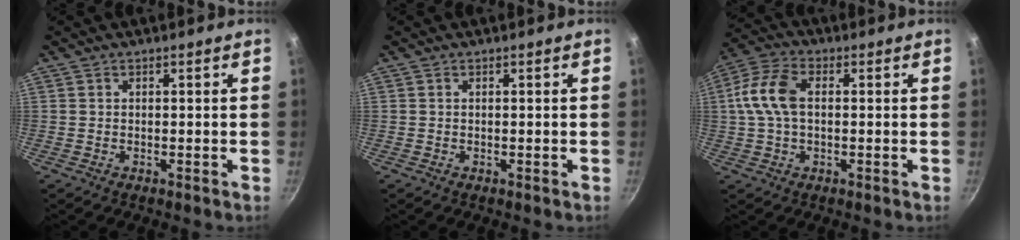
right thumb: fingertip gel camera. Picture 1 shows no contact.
{"total": 0.0}
{"total": 9.6, "force": [0.9, 5.8, 7.6], "torque": [-0.157, 0.024, 0.007]}